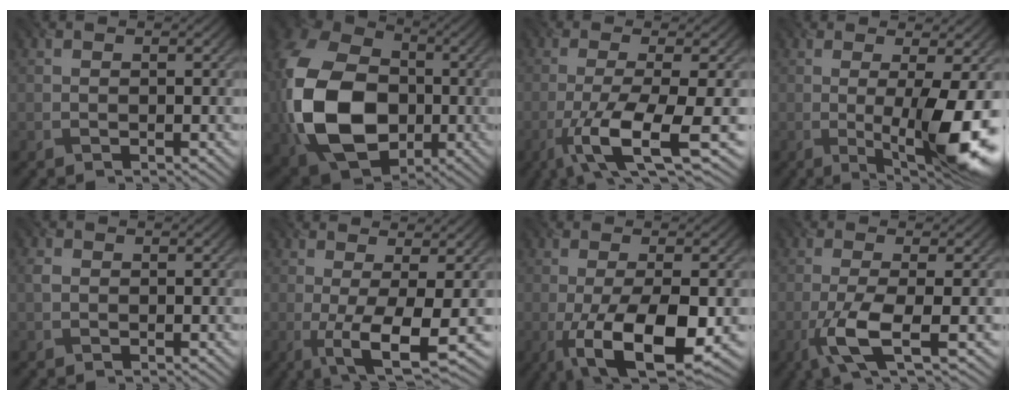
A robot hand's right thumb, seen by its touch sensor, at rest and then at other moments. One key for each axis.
{"total": 18.6, "fx": -2.5, "fy": 13.5, "fz": 12.5, "tx": -0.305, "ty": -0.016, "tz": -0.053}
{"total": 9.5, "fx": -3.5, "fy": 1.7, "fz": 8.6, "tx": -0.147, "ty": 0.000, "tz": -0.067}
{"total": 11.3, "fx": -1.7, "fy": 2.4, "fz": 11.0, "tx": -0.167, "ty": 0.000, "tz": -0.023}
{"total": 1.1, "fx": 0.0, "fy": 0.9, "fz": 0.6, "tx": -0.016, "ty": 0.002, "tz": -0.002}
{"total": 7.3, "fx": -1.4, "fy": 1.5, "fz": 7.0, "tx": -0.122, "ty": -0.007, "tz": -0.024}
{"total": 11.8, "fx": -3.9, "fy": 3.8, "fz": 10.5, "tx": -0.190, "ty": -0.014, "tz": -0.057}
{"total": 6.3, "fx": -2.1, "fy": 1.3, "fz": 5.8, "tx": -0.112, "ty": 0.002, "tz": -0.051}